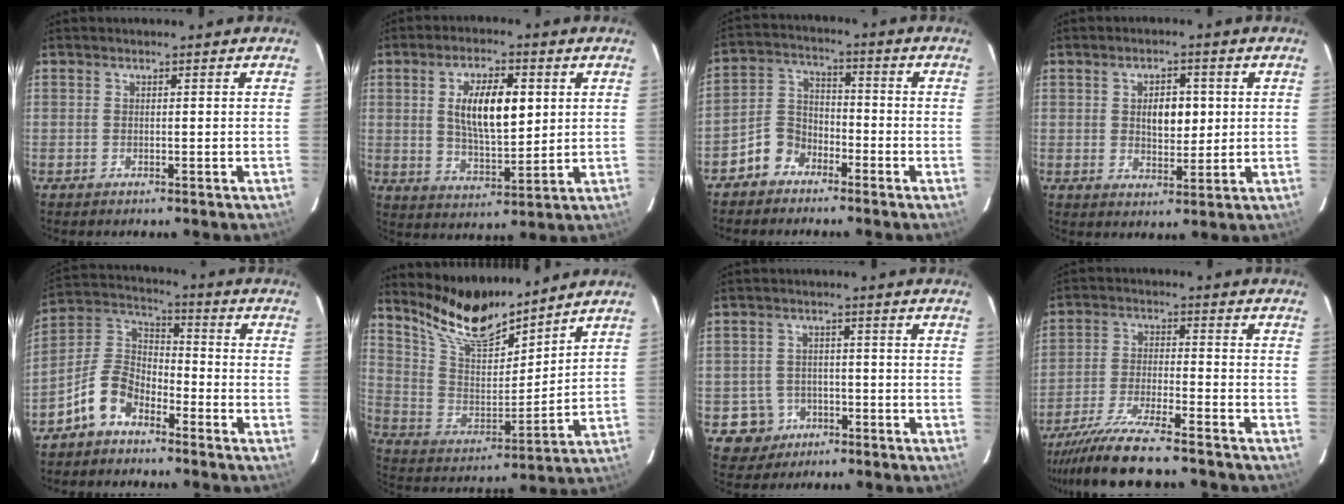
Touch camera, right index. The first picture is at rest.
{"total": 11.3, "force": [2.7, 4.6, 9.9], "torque": [-0.178, 0.004, 0.053]}
{"total": 6.6, "force": [-4.6, 4.6, 1.6], "torque": [-0.037, 0.028, -0.089]}
{"total": 6.0, "force": [1.0, 3.4, 4.8], "torque": [-0.078, 0.007, 0.021]}
{"total": 8.9, "force": [-6.0, 5.0, 4.4], "torque": [-0.104, 0.028, -0.122]}
{"total": 14.9, "force": [13.0, 3.5, 6.5], "torque": [-0.142, -0.009, 0.248]}
{"total": 5.8, "force": [-2.5, 5.3, 0.2], "torque": [-0.021, 0.022, -0.033]}
{"total": 13.0, "force": [-11.5, 0.7, 5.9], "torque": [-0.132, -0.022, -0.202]}